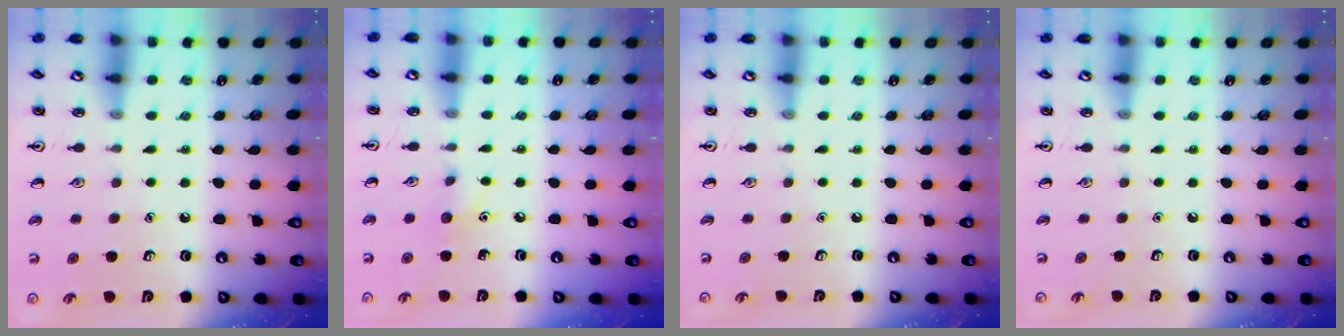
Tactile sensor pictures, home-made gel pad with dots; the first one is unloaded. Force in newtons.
{"total": 5.9, "press": 5.6, "slide": 1.9}
{"total": 0.0}
{"total": 0.0}